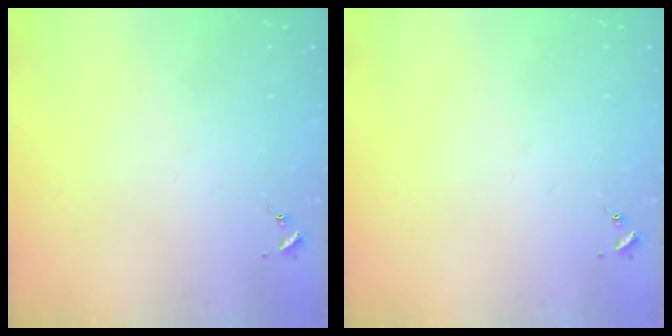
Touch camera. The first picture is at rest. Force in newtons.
{"total": 0.0}